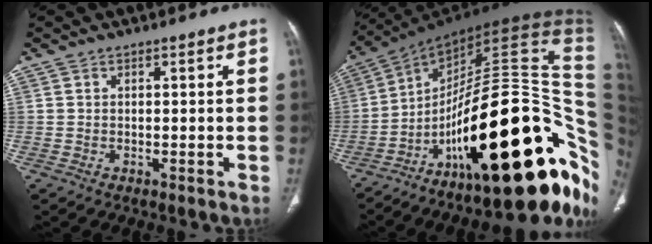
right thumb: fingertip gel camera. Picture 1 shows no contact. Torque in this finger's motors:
{"motor_torque": [3.99, 1.02, 2.18, -0.58, 0.91]}